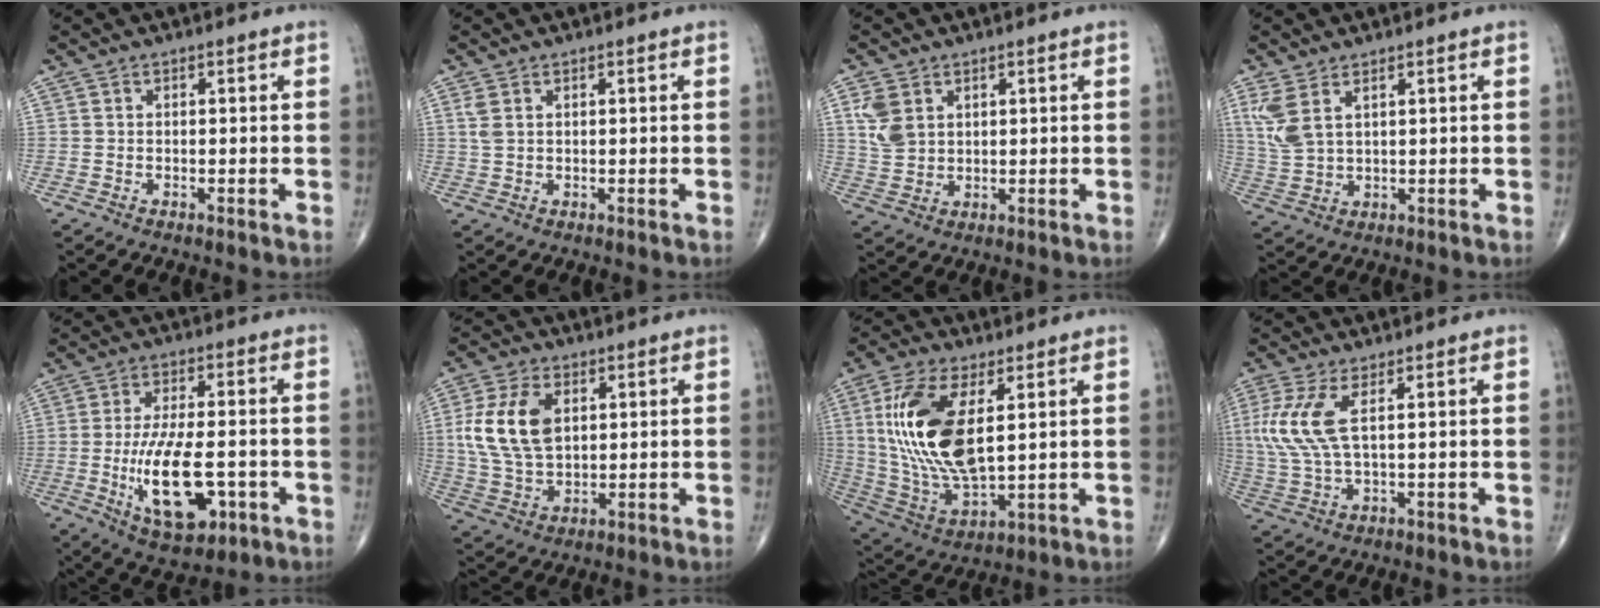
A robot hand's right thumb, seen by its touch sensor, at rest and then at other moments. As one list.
[{"total": 2.1, "force": [0.9, 1.0, 1.5], "torque": [-0.041, 0.010, 0.027]}, {"total": 5.9, "force": [2.3, 4.1, 3.5], "torque": [-0.063, -0.006, 0.054]}, {"total": 6.1, "force": [3.0, 2.6, 4.6], "torque": [-0.116, -0.005, 0.073]}, {"total": 14.7, "force": [-3.5, 6.4, 12.8], "torque": [-0.215, 0.002, -0.047]}, {"total": 12.6, "force": [2.7, 7.7, 9.7], "torque": [-0.188, -0.002, 0.053]}, {"total": 19.1, "force": [4.2, 8.5, 16.5], "torque": [-0.342, -0.022, 0.089]}, {"total": 8.7, "force": [2.4, 2.9, 7.9], "torque": [-0.215, -0.001, 0.051]}]